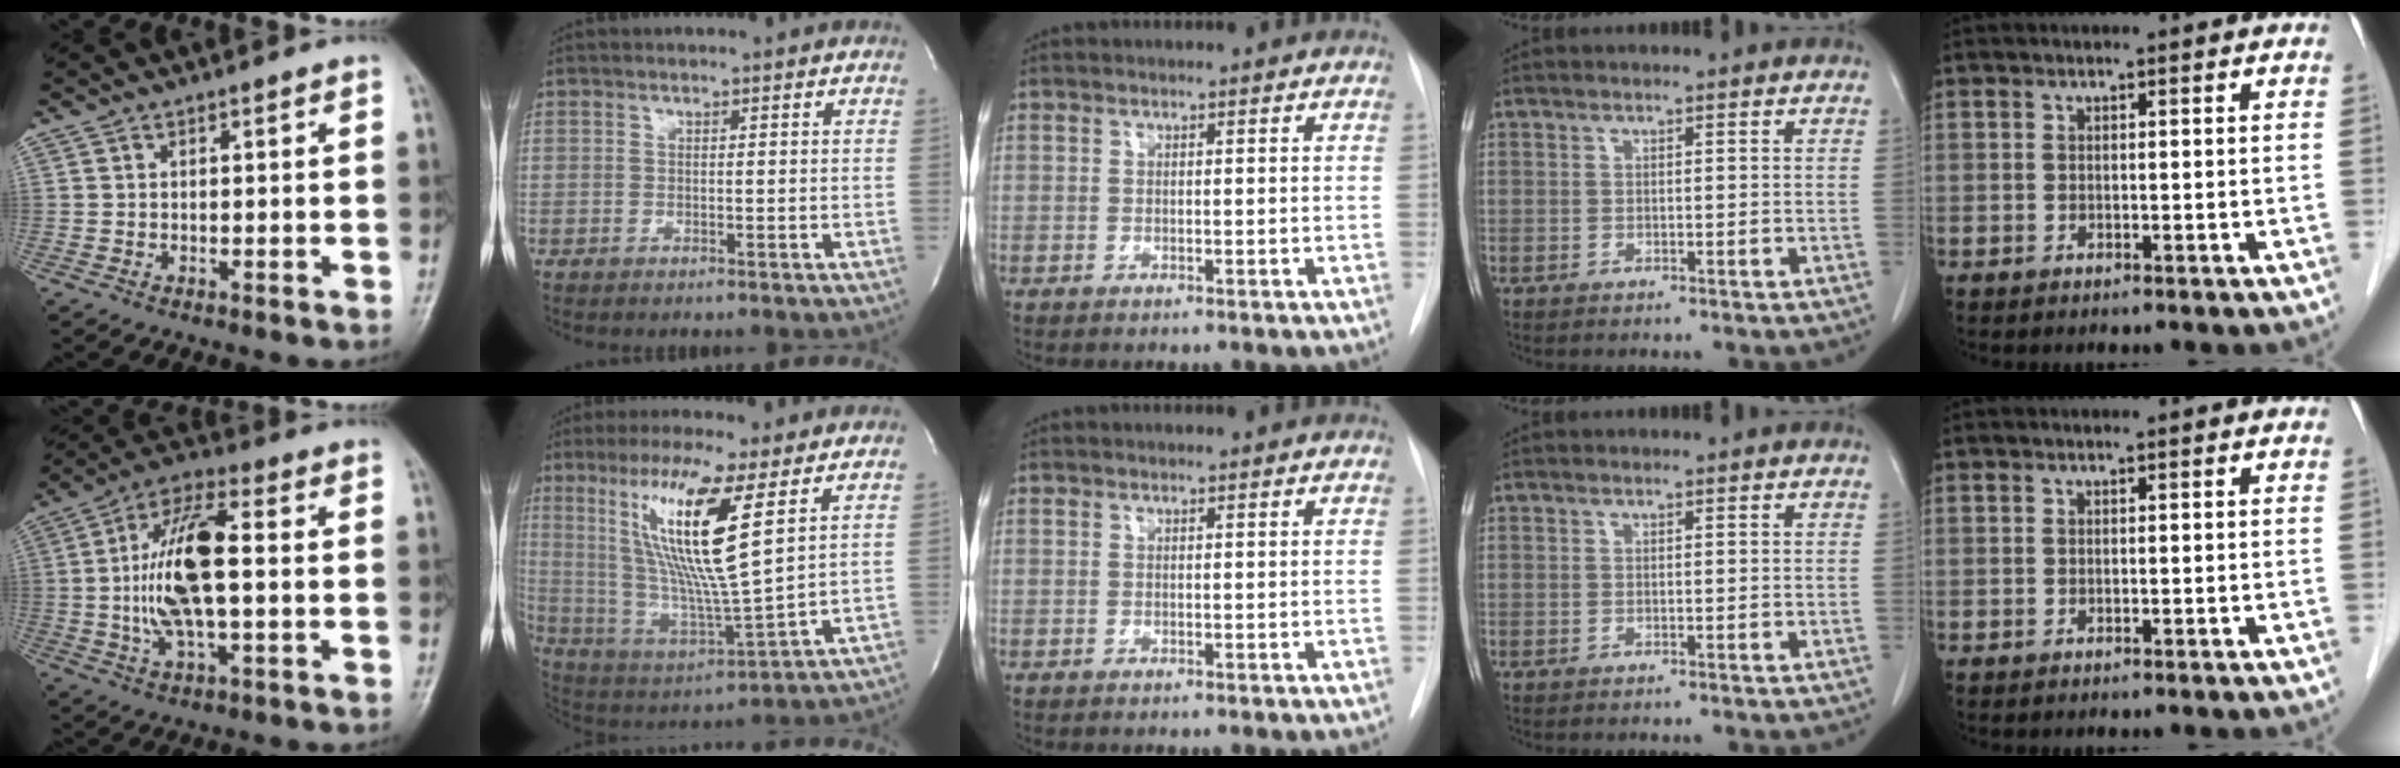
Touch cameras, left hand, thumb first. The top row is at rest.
{"thumb": {"total": 14.9, "force": [0.0, 5.9, 13.7], "torque": [-0.272, 0.016, -0.004]}, "index": {"total": 16.5, "force": [6.4, 0.3, 15.3], "torque": [-0.311, -0.019, 0.115]}}